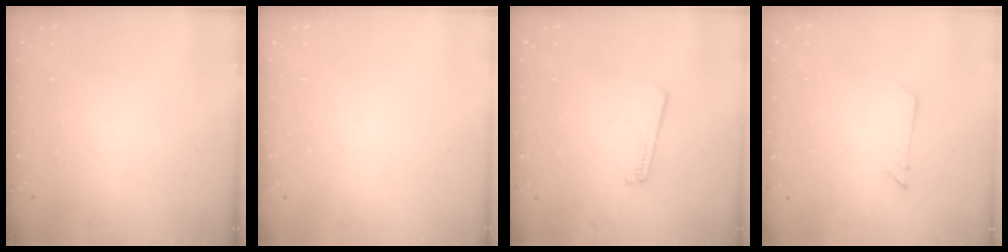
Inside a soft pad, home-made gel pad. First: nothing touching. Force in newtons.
{"total": 0.0}
{"total": 2.2, "press": 2.2, "slide": 0.3}
{"total": 3.3, "press": 3.3, "slide": 0.3}